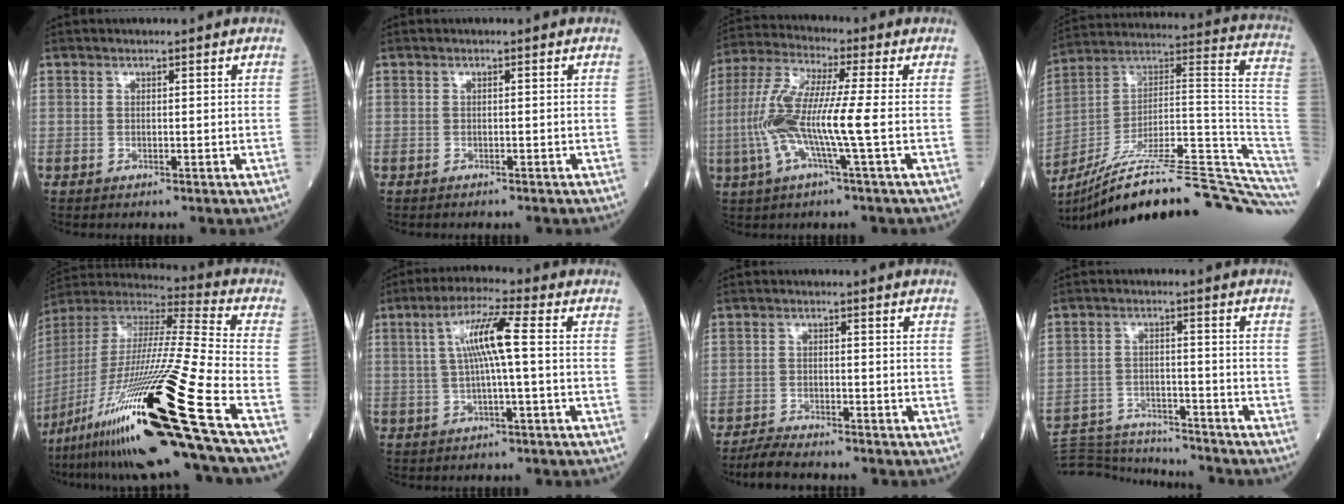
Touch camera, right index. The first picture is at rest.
{"total": 1.2, "force": [-1.2, 0.1, 0.5], "torque": [-0.008, -0.001, -0.015]}
{"total": 11.9, "force": [-2.0, 0.3, 11.7], "torque": [-0.254, 0.005, -0.050]}
{"total": 30.5, "force": [-25.0, 1.3, 17.3], "torque": [-0.158, 0.026, -0.372]}
{"total": 32.8, "force": [-17.7, -0.8, 27.6], "torque": [-0.519, -0.064, -0.329]}
{"total": 7.6, "force": [0.8, 0.1, 7.6], "torque": [-0.146, 0.017, 0.013]}
{"total": 4.3, "force": [-4.1, 0.4, 1.4], "torque": [-0.026, -0.015, -0.074]}
{"total": 13.4, "force": [-13.2, 1.3, 2.0], "torque": [-0.035, 0.012, -0.202]}